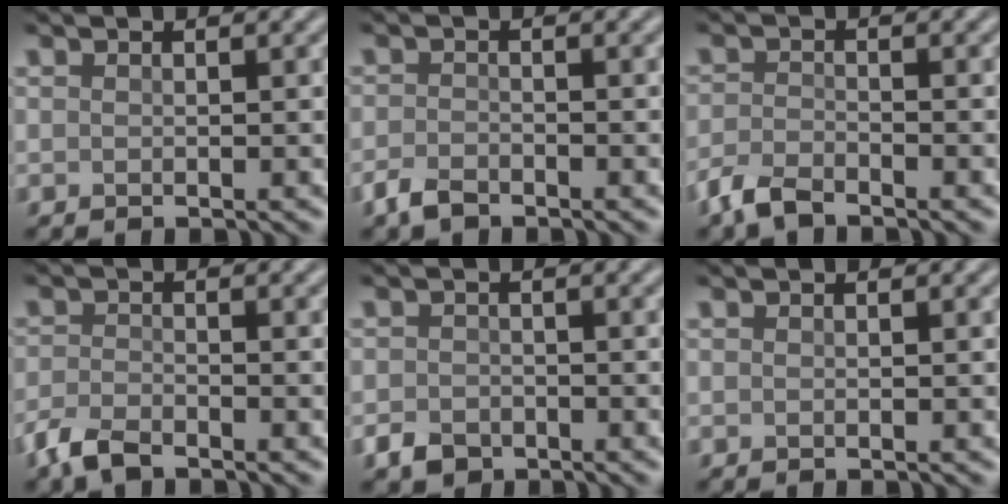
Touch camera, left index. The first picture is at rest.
{"total": 2.0, "force": [-1.6, 0.9, 0.9], "torque": [-0.020, -0.001, -0.037]}
{"total": 2.8, "force": [-2.3, 0.9, 1.3], "torque": [-0.031, -0.004, -0.055]}
{"total": 3.0, "force": [-2.3, 1.1, 1.5], "torque": [-0.035, -0.005, -0.057]}
{"total": 2.1, "force": [-1.3, 1.4, 0.7], "torque": [-0.009, 0.000, -0.030]}
{"total": 0.0}